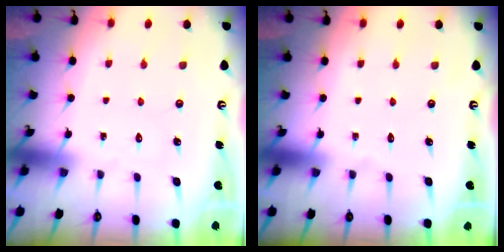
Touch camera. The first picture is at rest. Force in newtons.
{"total": 0.0}